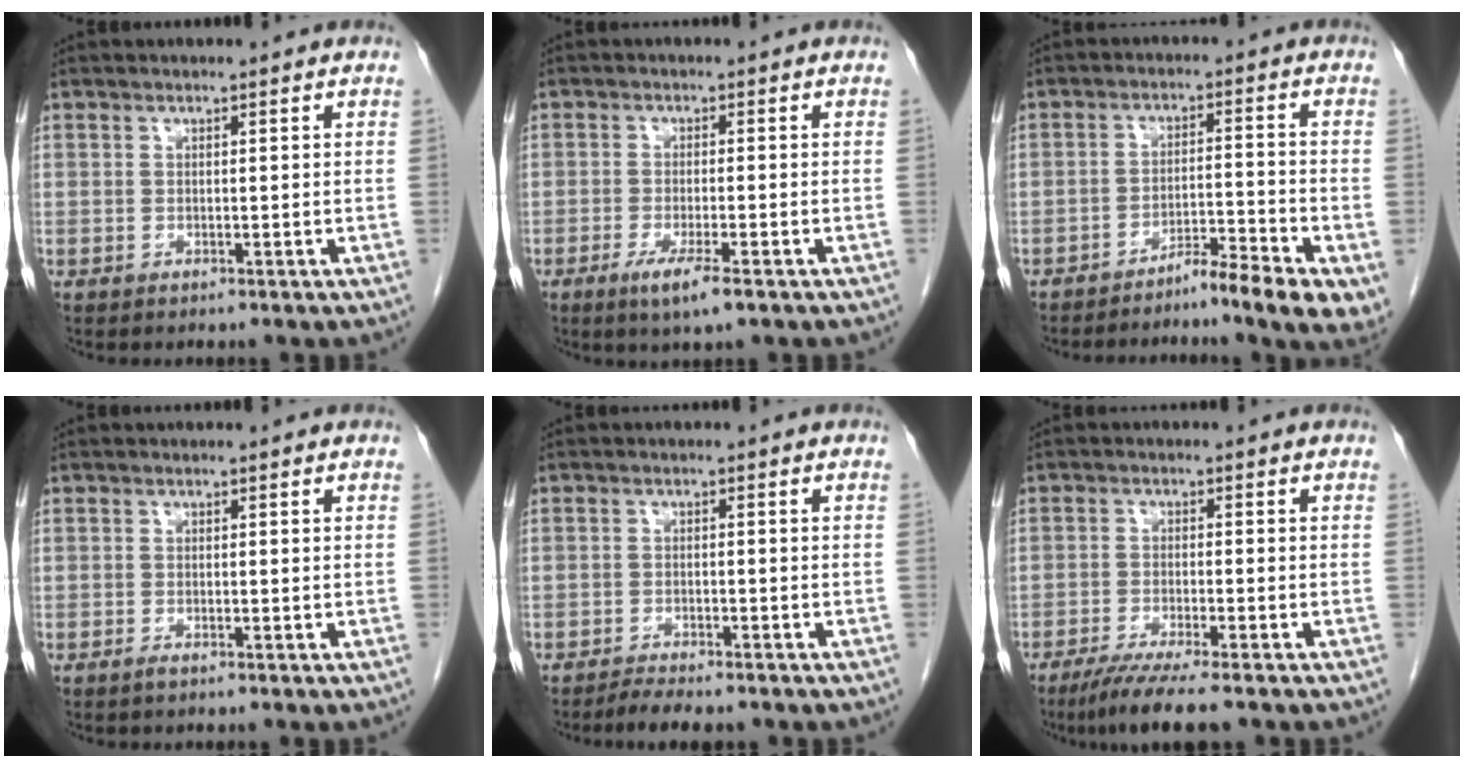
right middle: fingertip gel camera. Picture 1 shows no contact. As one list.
[{"total": 4.8, "force": [-2.7, 0.2, 3.9], "torque": [-0.073, -0.013, -0.047]}, {"total": 10.6, "force": [-7.5, -0.2, 7.4], "torque": [-0.083, 0.002, -0.114]}, {"total": 0.7, "force": [-0.5, 0.0, 0.4], "torque": [-0.010, -0.001, -0.009]}, {"total": 4.5, "force": [-3.9, 0.7, 2.1], "torque": [-0.030, -0.008, -0.060]}, {"total": 7.5, "force": [-5.8, -0.1, 4.8], "torque": [-0.073, -0.019, -0.093]}]